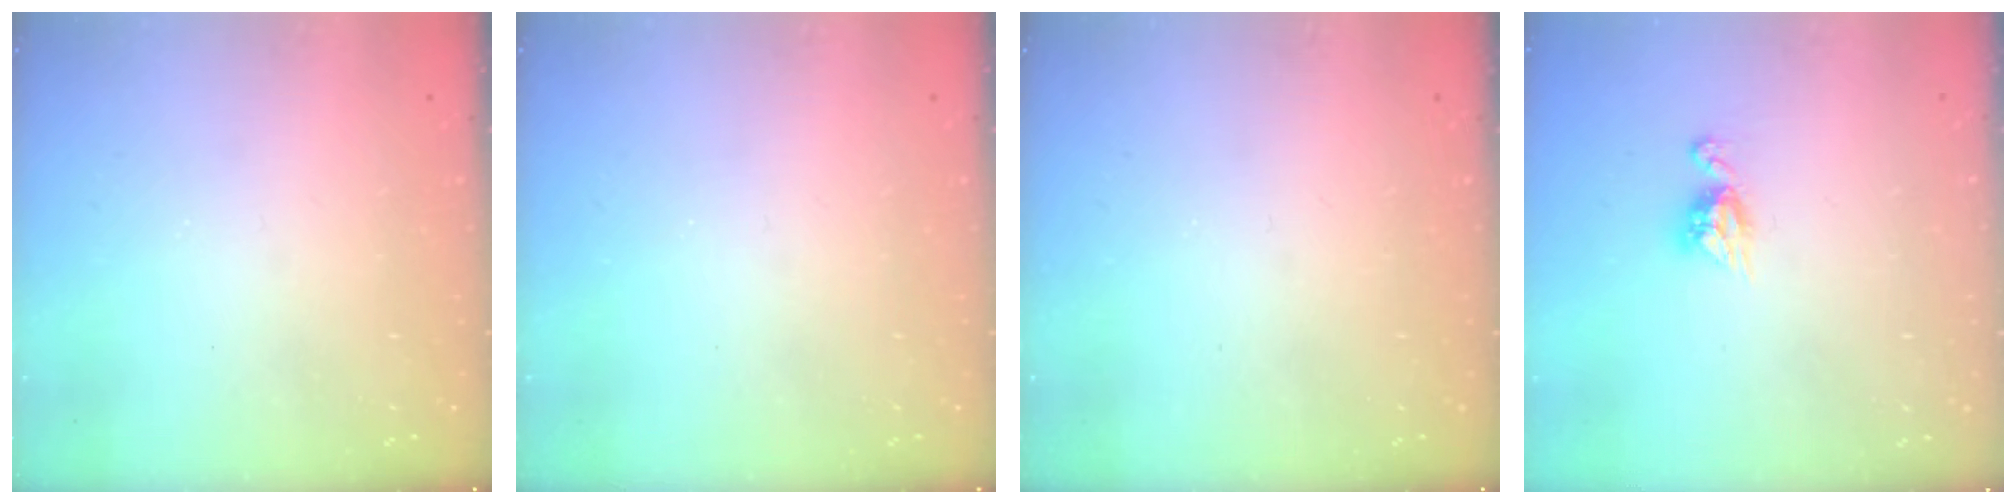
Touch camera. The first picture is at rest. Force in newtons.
{"total": 0.0}
{"total": 0.0}
{"total": 7.9, "press": 7.9, "slide": 0.6}